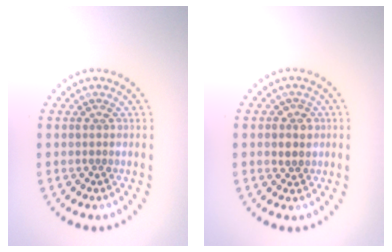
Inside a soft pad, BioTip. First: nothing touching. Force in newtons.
{"total": 1.4, "press": 1.4, "slide": 0.4}